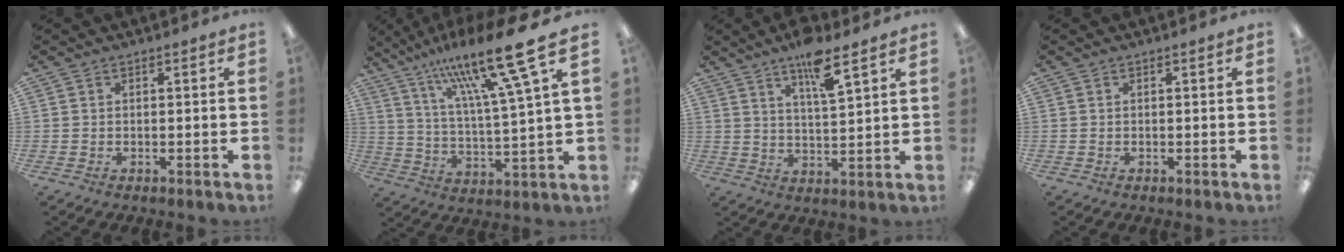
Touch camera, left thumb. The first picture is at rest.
{"total": 20.4, "force": [13.4, 2.6, 15.2], "torque": [-0.260, -0.078, 0.206]}
{"total": 9.4, "force": [6.4, 1.8, 6.6], "torque": [-0.104, -0.034, 0.104]}
{"total": 0.0}